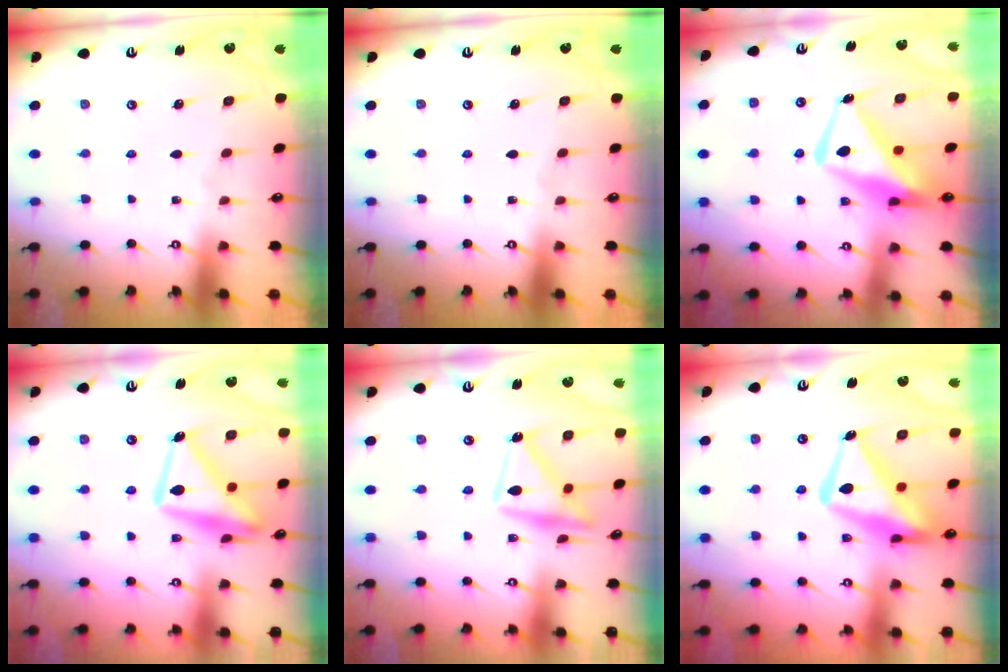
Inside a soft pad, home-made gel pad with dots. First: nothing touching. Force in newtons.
{"total": 0.0}
{"total": 13.1, "press": 12.9, "slide": 2.0}
{"total": 16.7, "press": 16.6, "slide": 1.3}
{"total": 15.2, "press": 15.2, "slide": 0.7}
{"total": 16.1, "press": 16.1, "slide": 1.6}